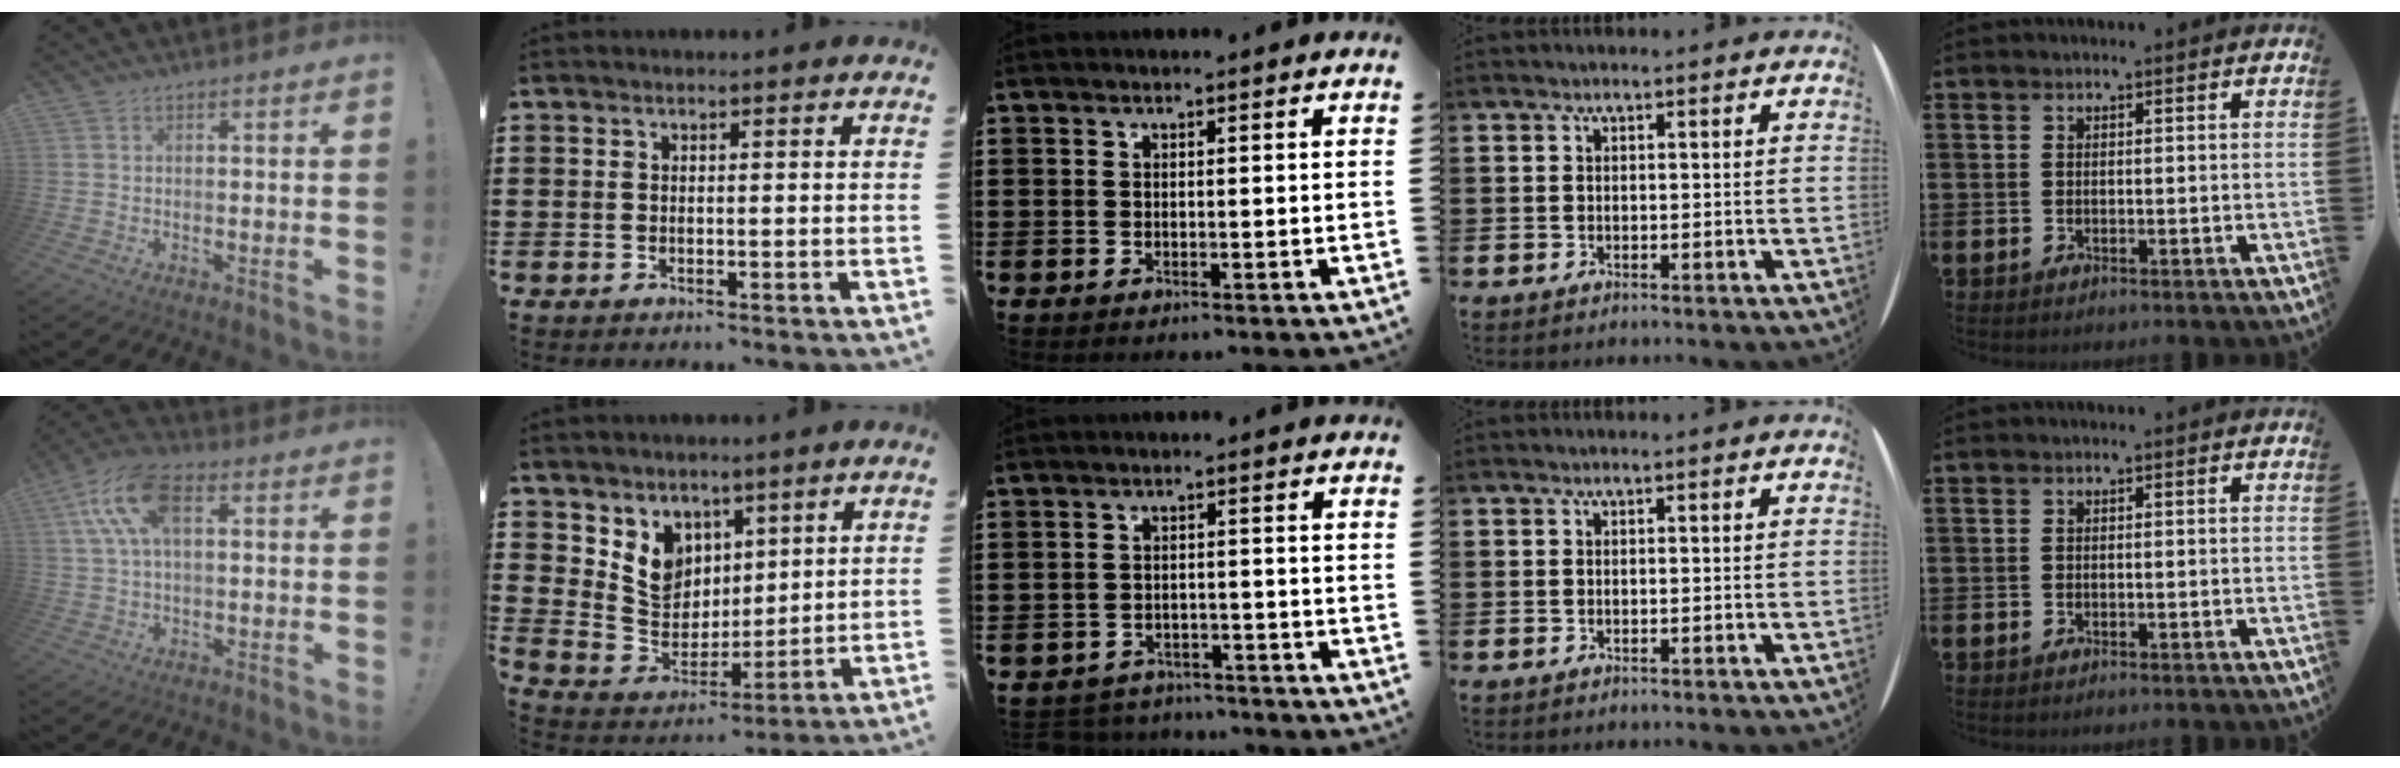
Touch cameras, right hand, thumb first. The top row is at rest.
{"thumb": {"total": 13.5, "force": [4.0, 7.4, 10.6], "torque": [-0.212, 0.005, 0.078]}, "index": {"total": 7.0, "force": [3.9, 5.8, 1.1], "torque": [-0.061, -0.021, 0.079]}, "middle": {"total": 3.1, "force": [-3.0, 0.6, -0.3], "torque": [-0.004, 0.001, -0.067]}}